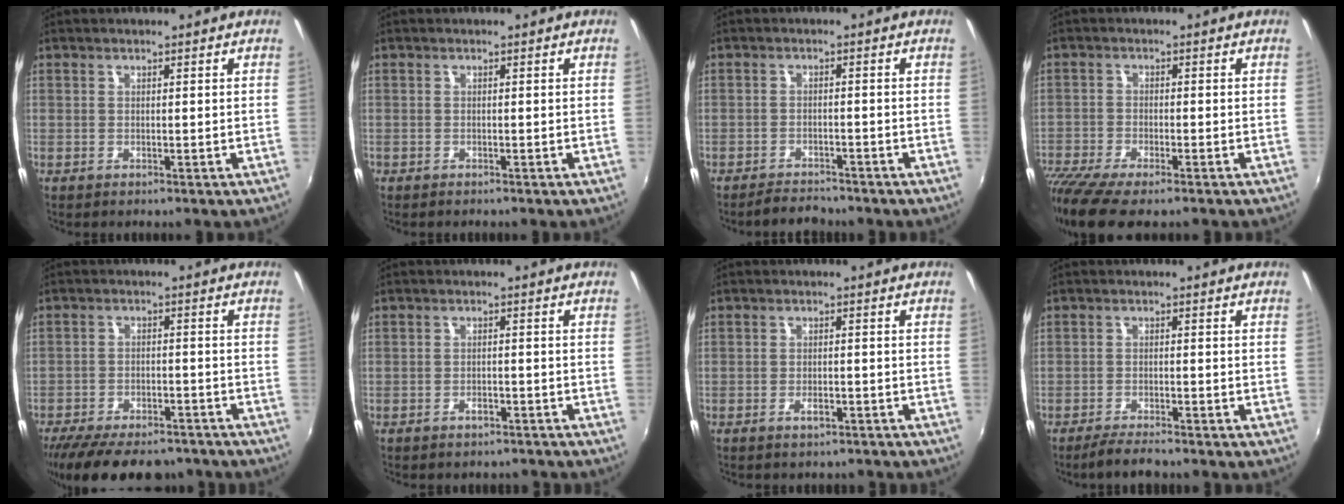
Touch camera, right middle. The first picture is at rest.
{"total": 0.6, "force": [-0.5, 0.2, 0.0], "torque": [-0.002, -0.003, -0.011]}
{"total": 4.3, "force": [-4.1, 1.2, 0.7], "torque": [-0.034, -0.003, -0.065]}
{"total": 12.5, "force": [-9.4, 3.3, 7.5], "torque": [-0.184, -0.058, -0.169]}
{"total": 18.2, "force": [-14.7, 6.6, 8.6], "torque": [-0.179, -0.022, -0.211]}
{"total": 4.0, "force": [-3.5, 1.6, 1.1], "torque": [-0.027, -0.002, -0.043]}
{"total": 2.4, "force": [-1.9, 0.9, 1.1], "torque": [-0.025, 0.002, -0.026]}
{"total": 4.2, "force": [-3.8, 0.4, 1.9], "torque": [-0.053, -0.012, -0.070]}